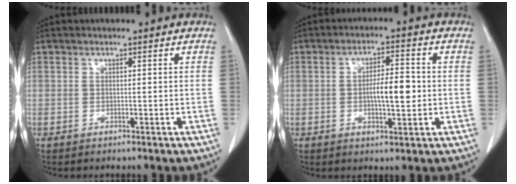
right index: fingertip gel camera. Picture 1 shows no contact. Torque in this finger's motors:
{"motor_torque": [0.82, -0.14, 0.21, 0.10]}